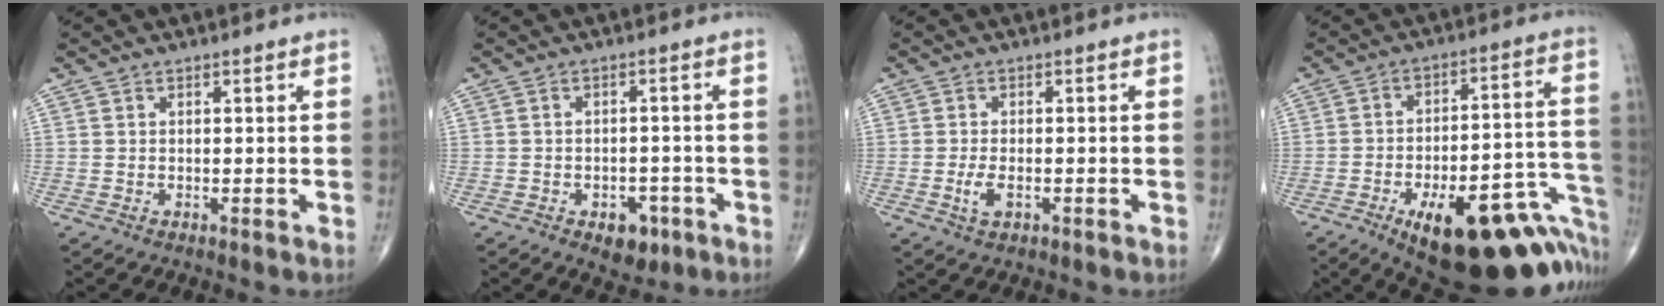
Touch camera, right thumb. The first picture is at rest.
{"total": 6.4, "force": [-3.5, 4.1, 3.5], "torque": [-0.023, 0.026, -0.045]}
{"total": 3.1, "force": [-1.0, 1.5, 2.5], "torque": [-0.054, -0.002, -0.018]}
{"total": 28.2, "force": [-14.4, 10.8, 21.7], "torque": [-0.194, 0.086, -0.192]}